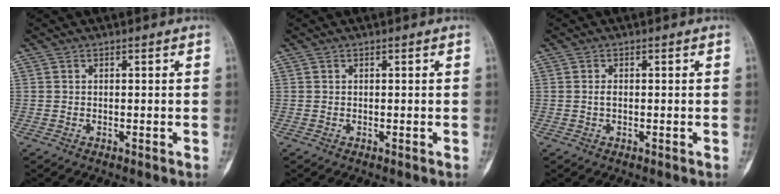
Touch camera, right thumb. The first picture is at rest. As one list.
[{"total": 0.0}, {"total": 0.9, "force": [0.0, 0.4, 0.7], "torque": [-0.016, 0.000, -0.002]}]